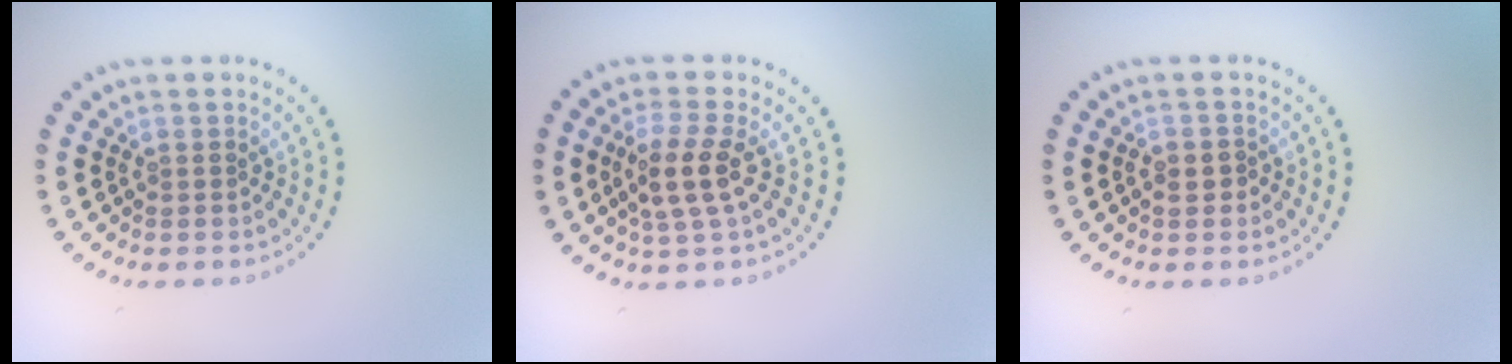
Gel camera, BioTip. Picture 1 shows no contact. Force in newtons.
{"total": 3.2, "press": 2.8, "slide": 1.5}
{"total": 0.9, "press": 0.9, "slide": 0.2}